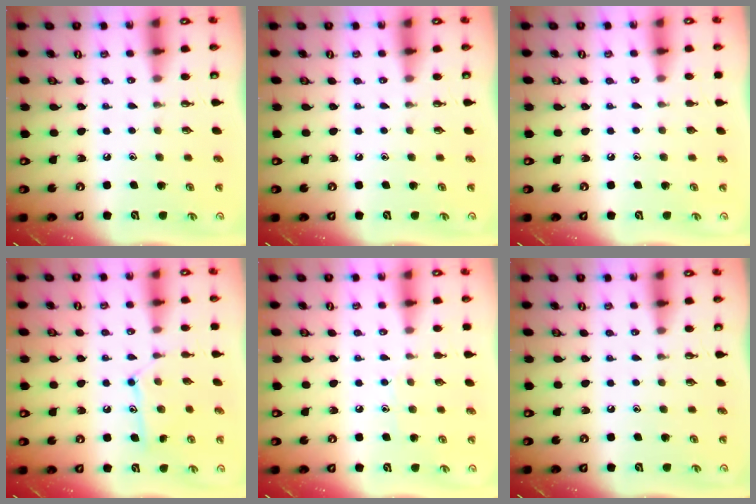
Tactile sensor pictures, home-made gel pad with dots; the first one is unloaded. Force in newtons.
{"total": 0.0}
{"total": 0.0}
{"total": 10.6, "press": 10.6, "slide": 0.0}
{"total": 5.6, "press": 5.6, "slide": 0.6}
{"total": 0.0}